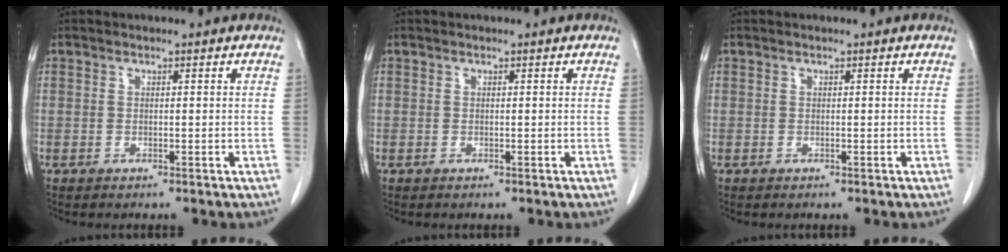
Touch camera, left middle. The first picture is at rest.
{"total": 0.0}
{"total": 0.0}